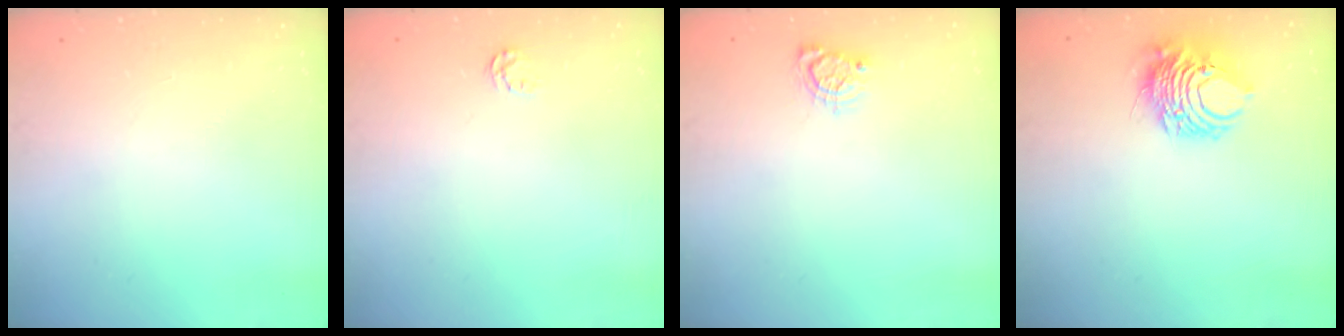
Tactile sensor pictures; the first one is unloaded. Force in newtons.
{"total": 2.6, "press": 2.6, "slide": 0.4}
{"total": 4.7, "press": 4.7, "slide": 0.5}
{"total": 8.3, "press": 8.2, "slide": 1.2}